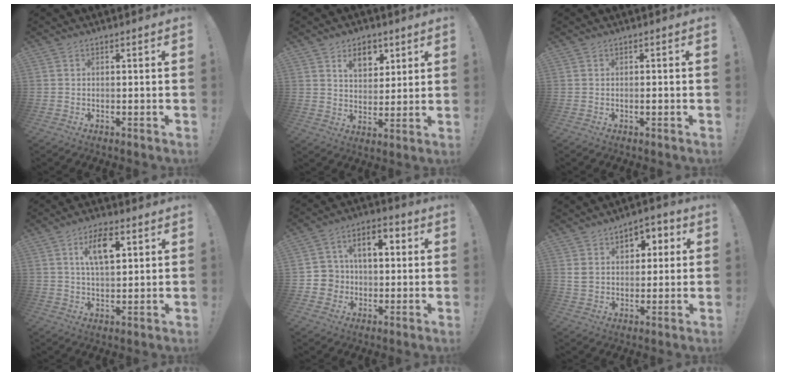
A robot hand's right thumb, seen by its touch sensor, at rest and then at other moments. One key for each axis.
{"total": 9.9, "fx": 5.7, "fy": 6.8, "fz": 4.4, "tx": -0.058, "ty": -0.026, "tz": 0.107}
{"total": 0.6, "fx": -0.1, "fy": 0.2, "fz": 0.6, "tx": -0.001, "ty": -0.002, "tz": -0.004}
{"total": 10.1, "fx": 4.0, "fy": 4.9, "fz": 7.9, "tx": -0.120, "ty": 0.000, "tz": 0.067}
{"total": 9.7, "fx": 0.4, "fy": 8.5, "fz": 4.7, "tx": -0.069, "ty": 0.006, "tz": 0.010}
{"total": 9.2, "fx": 3.4, "fy": 7.0, "fz": 4.9, "tx": -0.065, "ty": -0.014, "tz": 0.062}